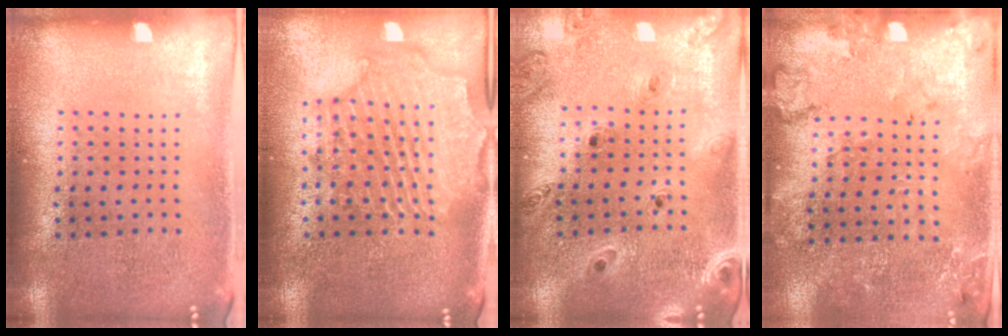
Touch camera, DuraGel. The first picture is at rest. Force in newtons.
{"total": 2.3, "press": 2.2, "slide": 0.8}
{"total": 1.3, "press": 1.3, "slide": 0.2}
{"total": 1.8, "press": 1.7, "slide": 0.4}